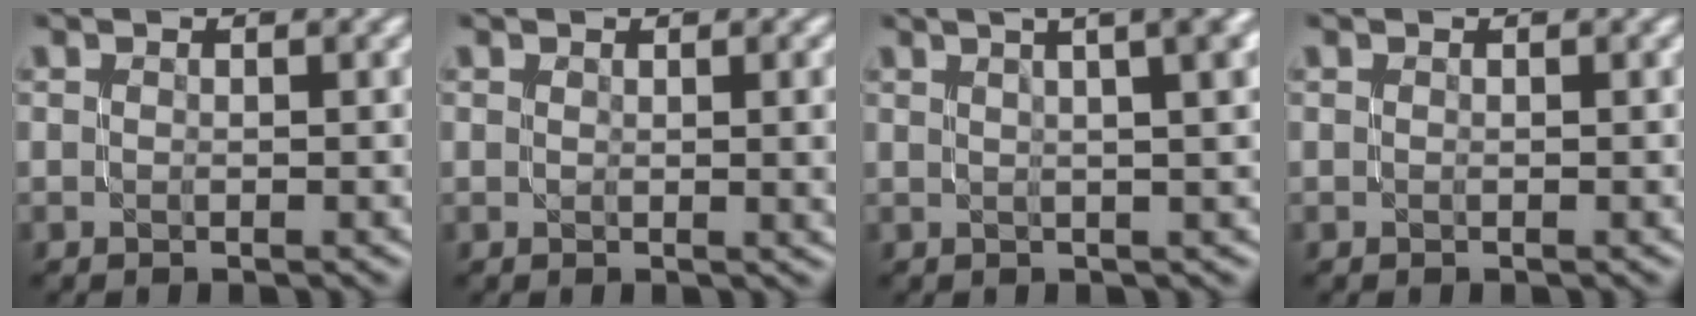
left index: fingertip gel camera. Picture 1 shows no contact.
{"total": 2.5, "force": [0.7, 0.8, 2.3], "torque": [-0.026, -0.001, 0.012]}
{"total": 12.0, "force": [5.6, 5.4, 9.1], "torque": [-0.045, 0.072, 0.033]}
{"total": 0.0}